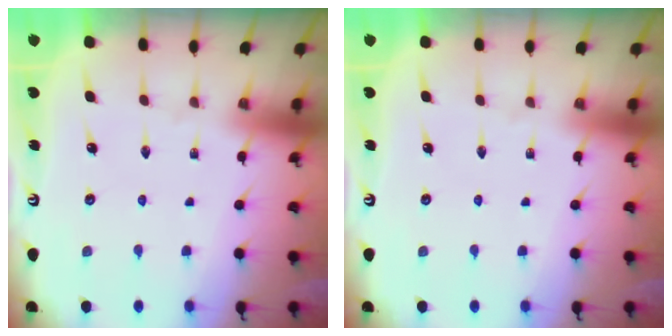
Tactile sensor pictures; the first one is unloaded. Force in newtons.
{"total": 0.0}